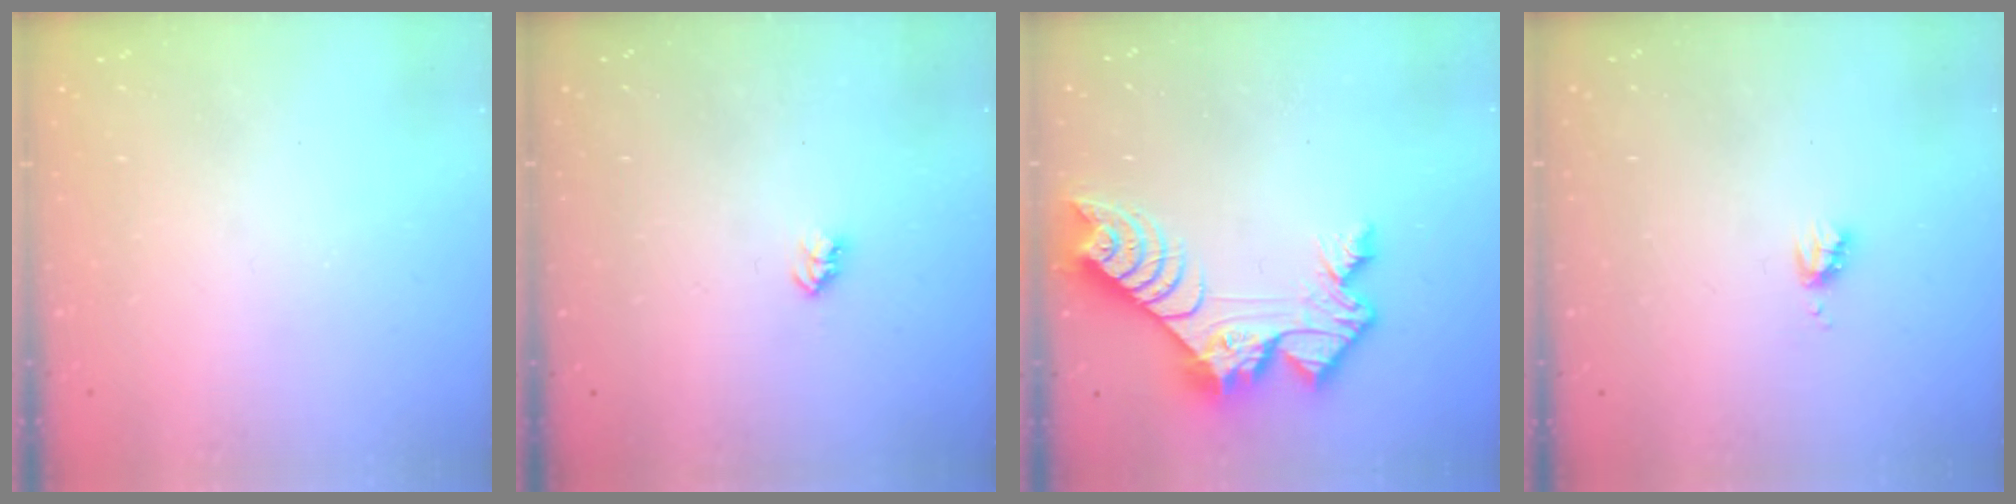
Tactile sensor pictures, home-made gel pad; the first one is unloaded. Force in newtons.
{"total": 2.7, "press": 2.7, "slide": 0.4}
{"total": 11.8, "press": 11.7, "slide": 0.8}
{"total": 3.7, "press": 3.7, "slide": 0.4}